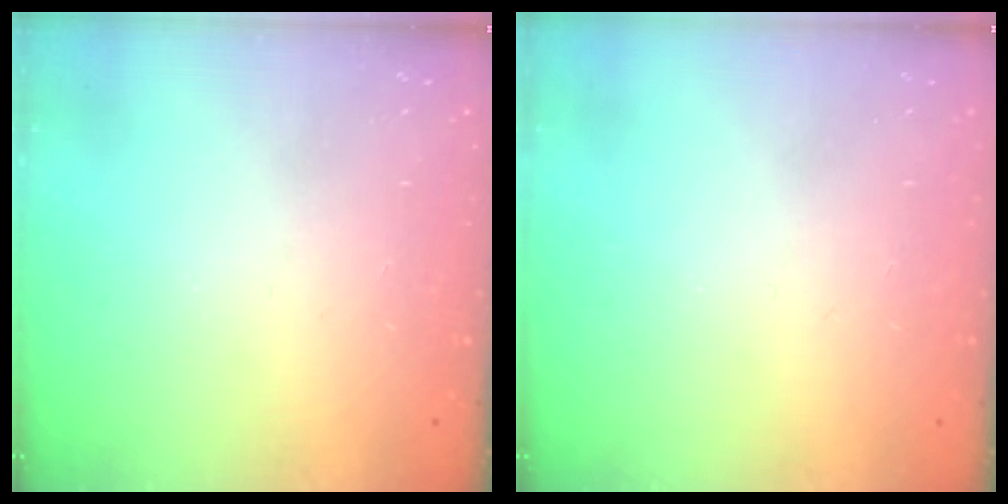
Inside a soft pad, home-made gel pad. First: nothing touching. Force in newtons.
{"total": 0.0}